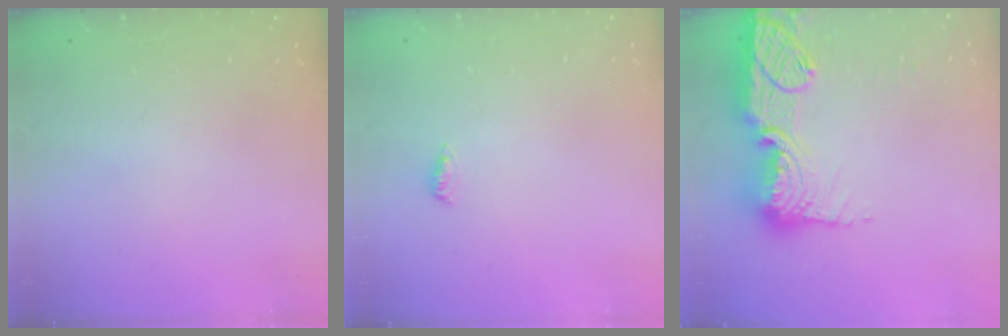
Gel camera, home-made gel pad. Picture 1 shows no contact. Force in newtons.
{"total": 3.8, "press": 3.6, "slide": 1.2}
{"total": 21.2, "press": 21.2, "slide": 1.2}